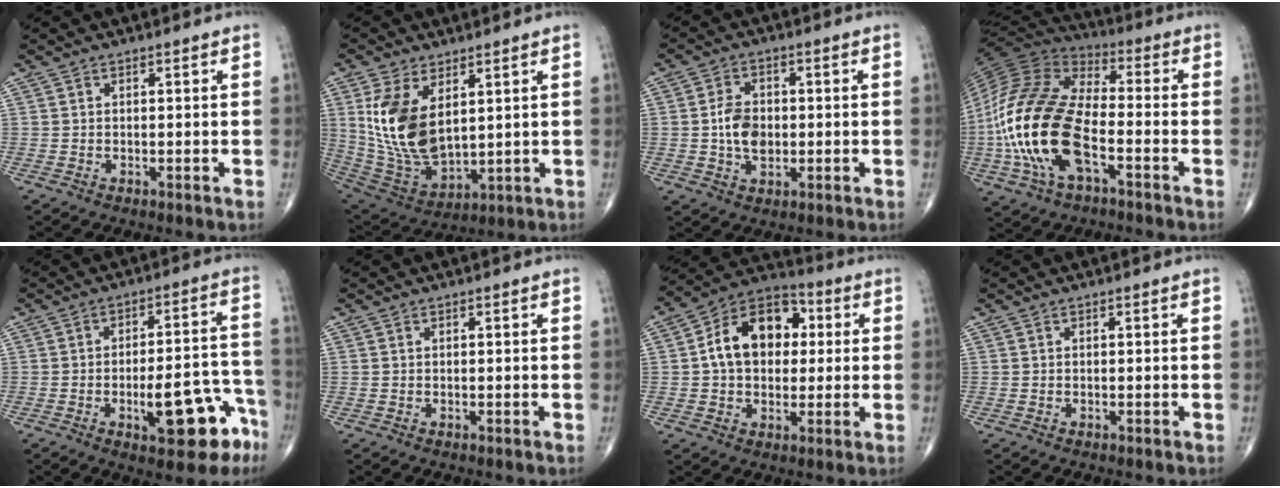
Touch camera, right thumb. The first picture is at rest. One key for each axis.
{"total": 15.6, "fx": 4.3, "fy": 8.6, "fz": 12.4, "tx": -0.232, "ty": -0.023, "tz": 0.105}
{"total": 6.7, "fx": -0.3, "fy": 4.7, "fz": 4.9, "tx": -0.077, "ty": 0.004, "tz": -0.005}
{"total": 23.1, "fx": -5.7, "fy": 11.5, "fz": 19.2, "tx": -0.416, "ty": 0.018, "tz": -0.110}
{"total": 14.1, "fx": -6.5, "fy": 5.2, "fz": 11.4, "tx": -0.125, "ty": 0.049, "tz": -0.081}
{"total": 0.0}
{"total": 15.3, "fx": 2.1, "fy": 10.8, "fz": 10.6, "tx": -0.138, "ty": 0.023, "tz": 0.023}
{"total": 0.0}